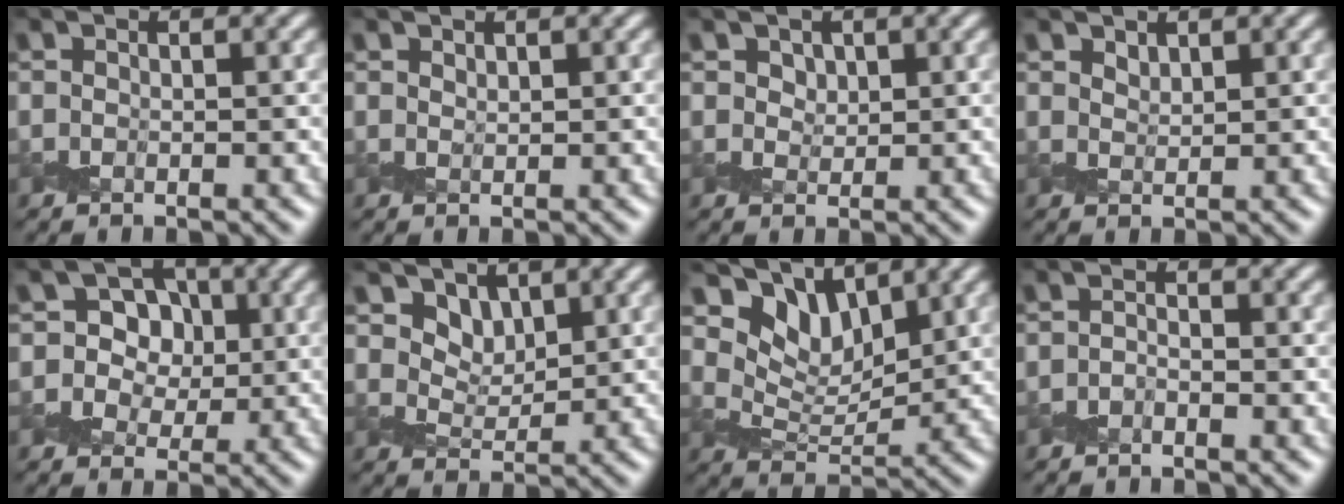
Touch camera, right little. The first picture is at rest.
{"total": 0.6, "force": [0.6, 0.1, 0.1], "torque": [-0.003, -0.001, 0.013]}
{"total": 1.2, "force": [0.8, 0.8, 0.5], "torque": [-0.013, -0.003, 0.012]}
{"total": 1.1, "force": [1.1, 0.3, 0.2], "torque": [-0.009, -0.003, 0.024]}
{"total": 4.8, "force": [1.2, 4.2, 2.0], "torque": [-0.016, 0.011, -0.004]}
{"total": 3.6, "force": [2.5, 2.1, 1.6], "torque": [-0.033, -0.022, 0.052]}
{"total": 6.8, "force": [5.2, 2.9, 3.4], "torque": [-0.062, -0.003, 0.086]}
{"total": 0.9, "force": [-0.9, -0.1, 0.0], "torque": [0.003, 0.002, -0.018]}